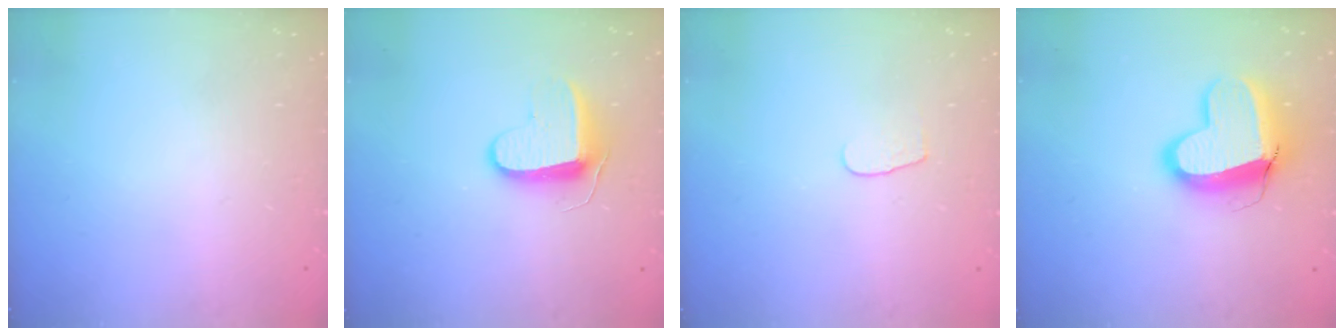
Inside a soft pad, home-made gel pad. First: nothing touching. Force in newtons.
{"total": 9.0, "press": 8.9, "slide": 0.7}
{"total": 4.2, "press": 4.2, "slide": 0.4}
{"total": 13.1, "press": 13.0, "slide": 1.3}